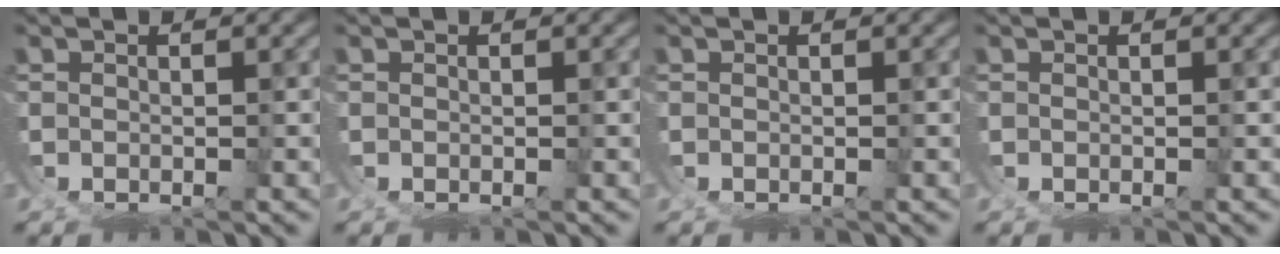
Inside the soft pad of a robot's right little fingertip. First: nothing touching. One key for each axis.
{"total": 0.0}
{"total": 0.0}
{"total": 0.0}